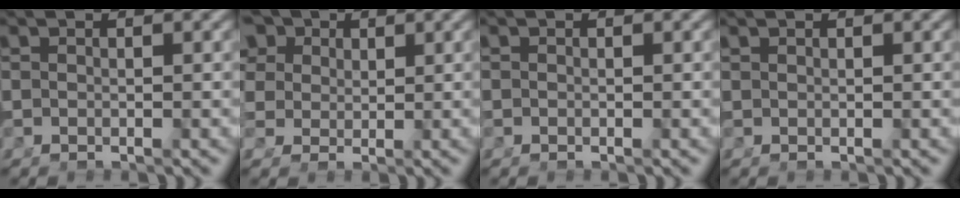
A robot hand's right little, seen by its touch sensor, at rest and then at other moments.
{"total": 7.5, "force": [2.7, 5.7, 4.0], "torque": [-0.097, -0.018, 0.056]}
{"total": 1.1, "force": [-0.2, 0.9, 0.6], "torque": [-0.023, -0.005, -0.003]}
{"total": 0.6, "force": [0.5, -0.3, 0.2], "torque": [0.001, 0.003, 0.012]}